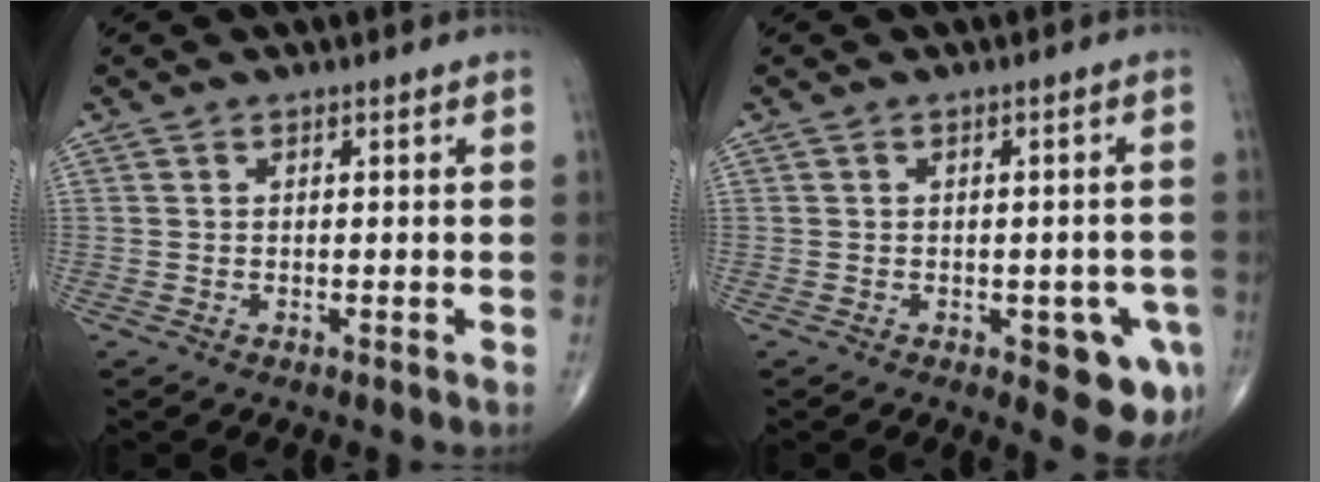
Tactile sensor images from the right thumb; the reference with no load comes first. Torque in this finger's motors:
{"motor_torque": [1.15, 0.92, 0.04, -0.14, 0.13]}